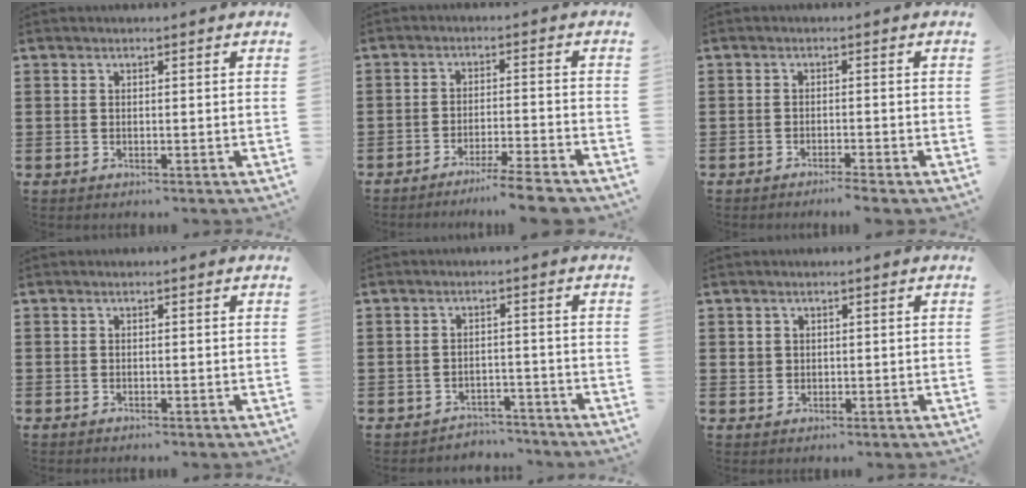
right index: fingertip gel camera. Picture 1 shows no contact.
{"total": 4.8, "force": [-4.4, -0.6, 2.0], "torque": [-0.032, -0.012, -0.084]}
{"total": 1.6, "force": [-1.4, -0.2, 0.6], "torque": [-0.011, 0.000, -0.028]}
{"total": 0.0}
{"total": 3.2, "force": [-3.1, 0.6, -0.1], "torque": [-0.007, 0.000, -0.066]}
{"total": 1.3, "force": [0.4, 1.2, 0.3], "torque": [-0.009, 0.006, 0.007]}